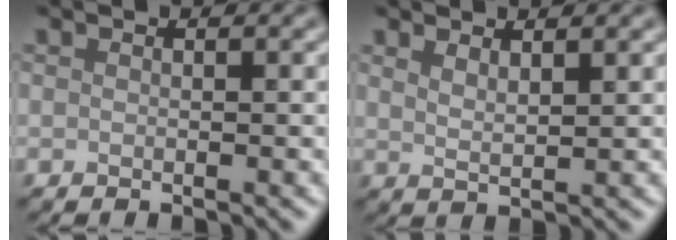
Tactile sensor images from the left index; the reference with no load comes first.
{"total": 1.7, "force": [1.4, 0.4, 0.9], "torque": [-0.012, -0.002, 0.023]}